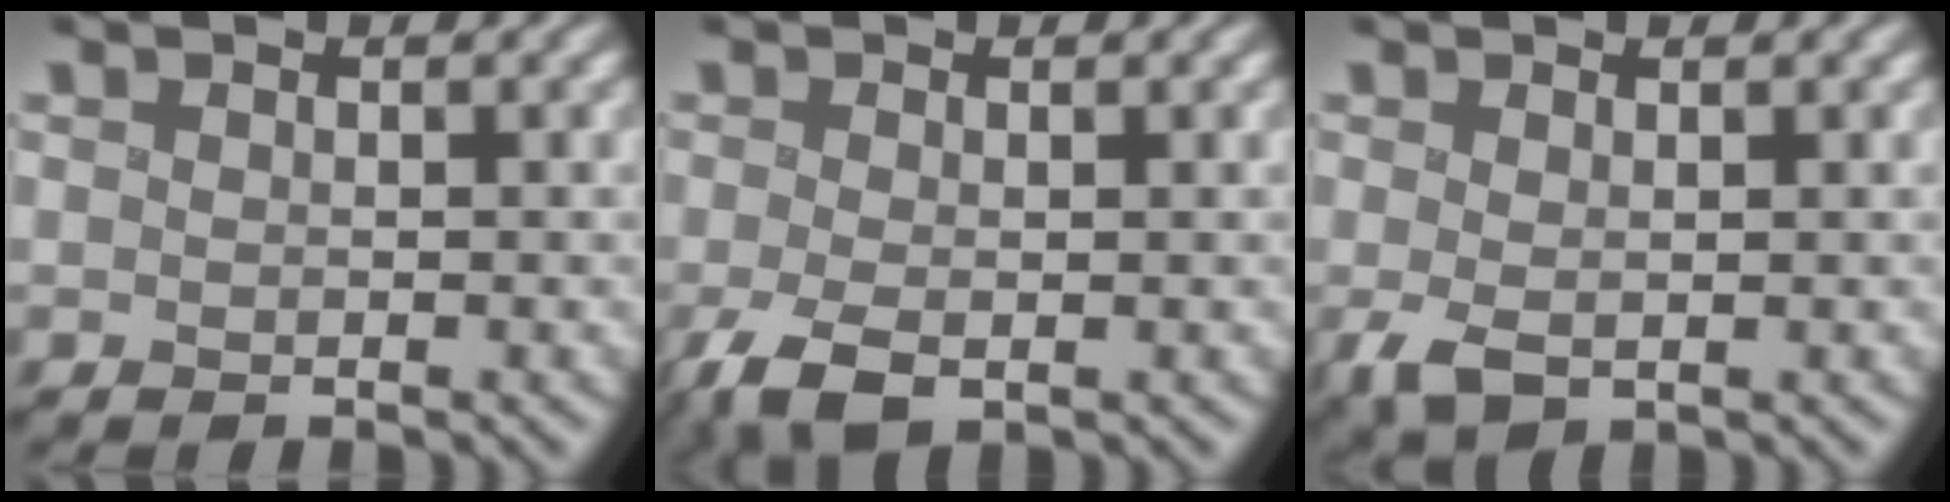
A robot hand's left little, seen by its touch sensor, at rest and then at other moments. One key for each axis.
{"total": 3.1, "fx": -1.2, "fy": 1.5, "fz": 2.4, "tx": -0.055, "ty": -0.006, "tz": -0.024}
{"total": 2.1, "fx": 0.1, "fy": 1.1, "fz": 1.8, "tx": -0.036, "ty": -0.001, "tz": 0.001}